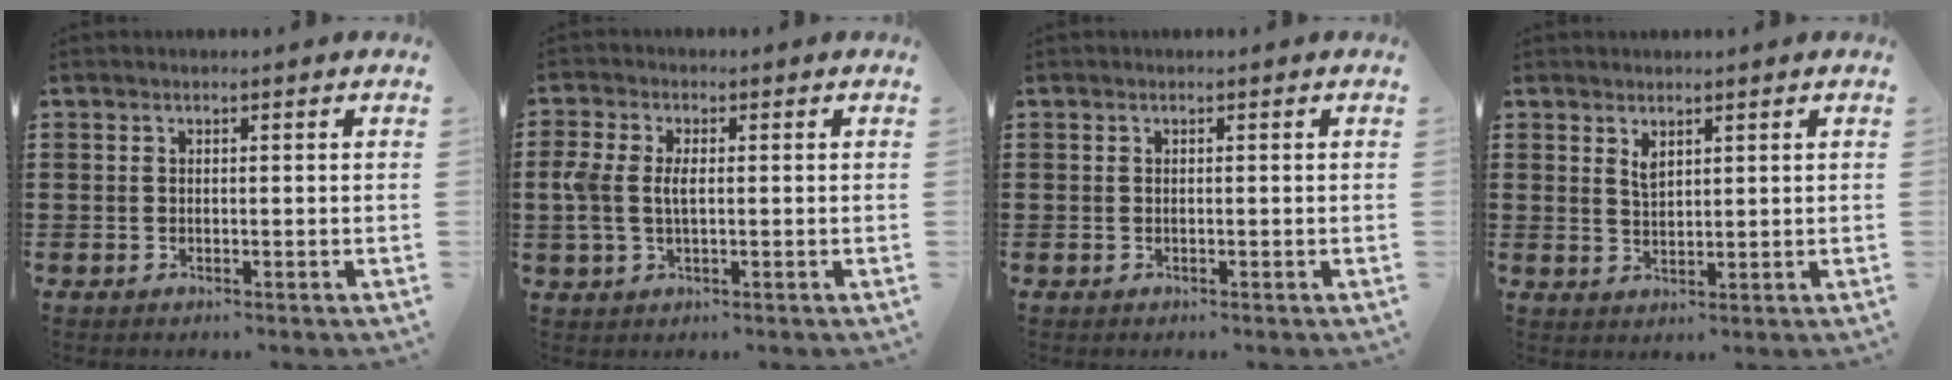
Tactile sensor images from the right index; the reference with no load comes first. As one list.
[{"total": 4.2, "force": [0.2, 2.3, 3.5], "torque": [-0.095, 0.001, -0.007]}, {"total": 0.0}, {"total": 2.1, "force": [1.5, 0.9, 1.2], "torque": [-0.026, 0.003, 0.027]}]